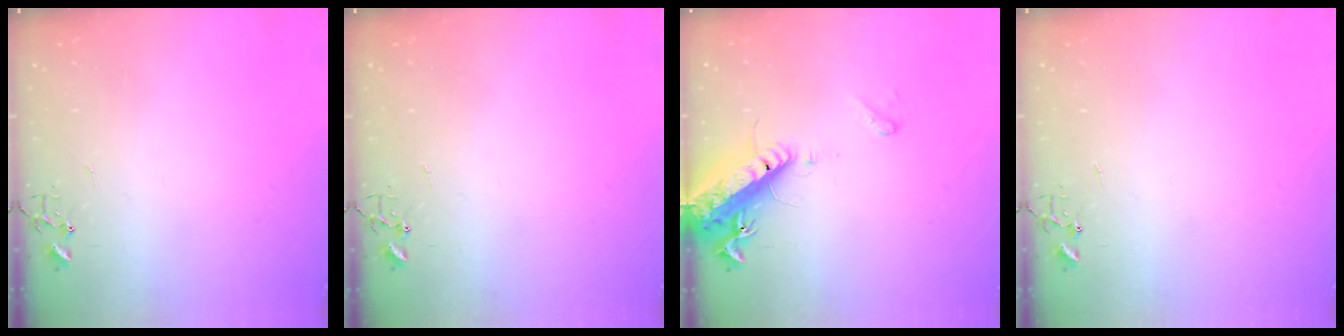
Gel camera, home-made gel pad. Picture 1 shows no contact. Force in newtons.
{"total": 0.0}
{"total": 16.9, "press": 16.5, "slide": 3.9}
{"total": 0.0}